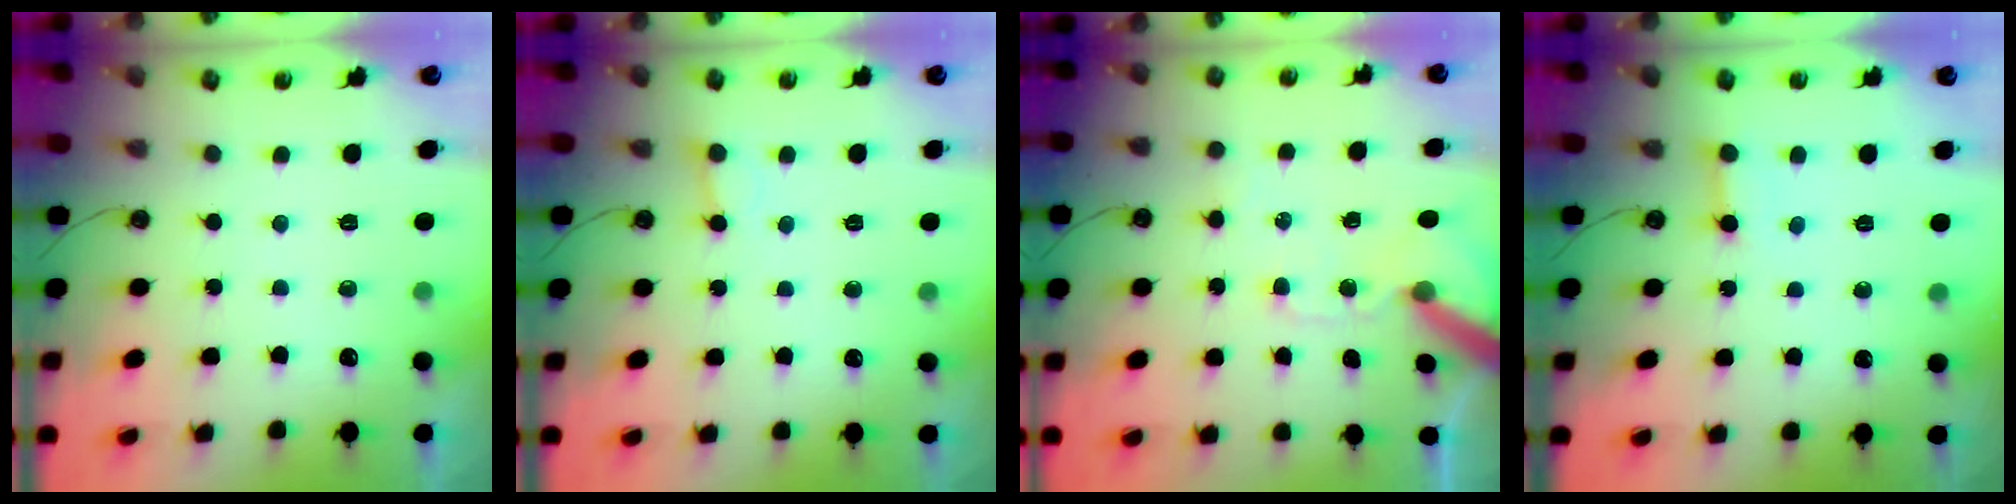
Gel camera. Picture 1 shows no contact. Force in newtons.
{"total": 4.9, "press": 4.9, "slide": 0.5}
{"total": 12.1, "press": 12.0, "slide": 2.0}
{"total": 3.1, "press": 3.1, "slide": 0.5}